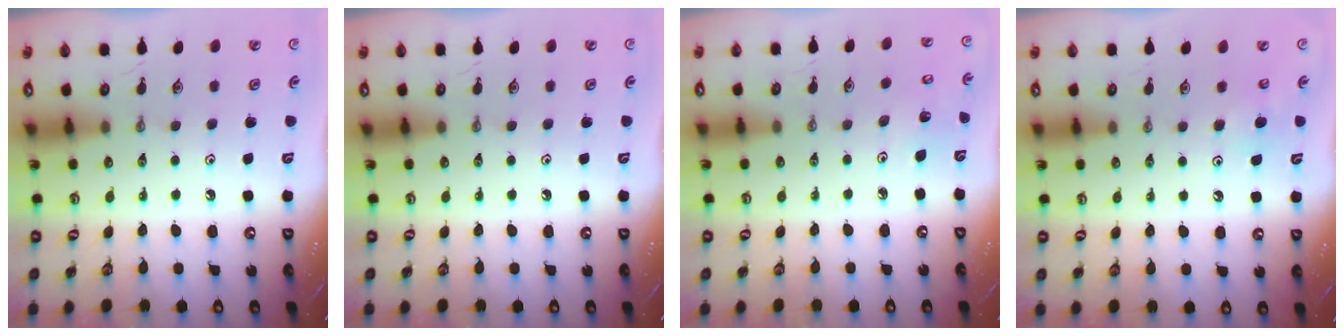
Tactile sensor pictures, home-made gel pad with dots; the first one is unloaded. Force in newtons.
{"total": 0.0}
{"total": 3.2, "press": 3.2, "slide": 0.2}
{"total": 5.4, "press": 5.4, "slide": 0.5}